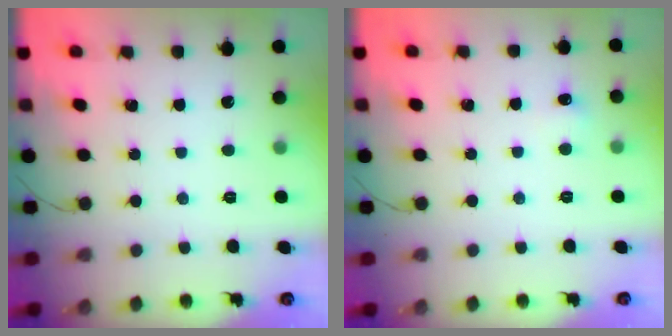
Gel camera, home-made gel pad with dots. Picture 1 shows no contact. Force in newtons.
{"total": 4.2, "press": 3.9, "slide": 1.3}